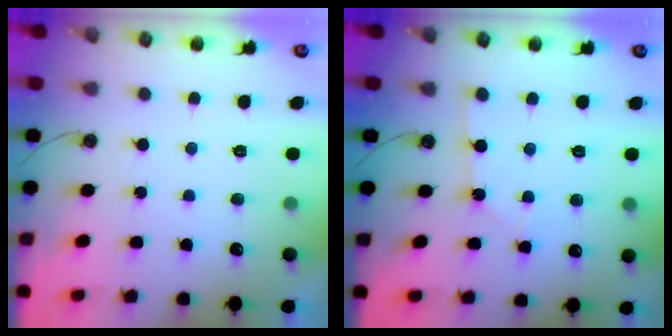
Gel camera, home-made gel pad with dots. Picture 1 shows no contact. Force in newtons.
{"total": 7.1, "press": 7.1, "slide": 0.8}